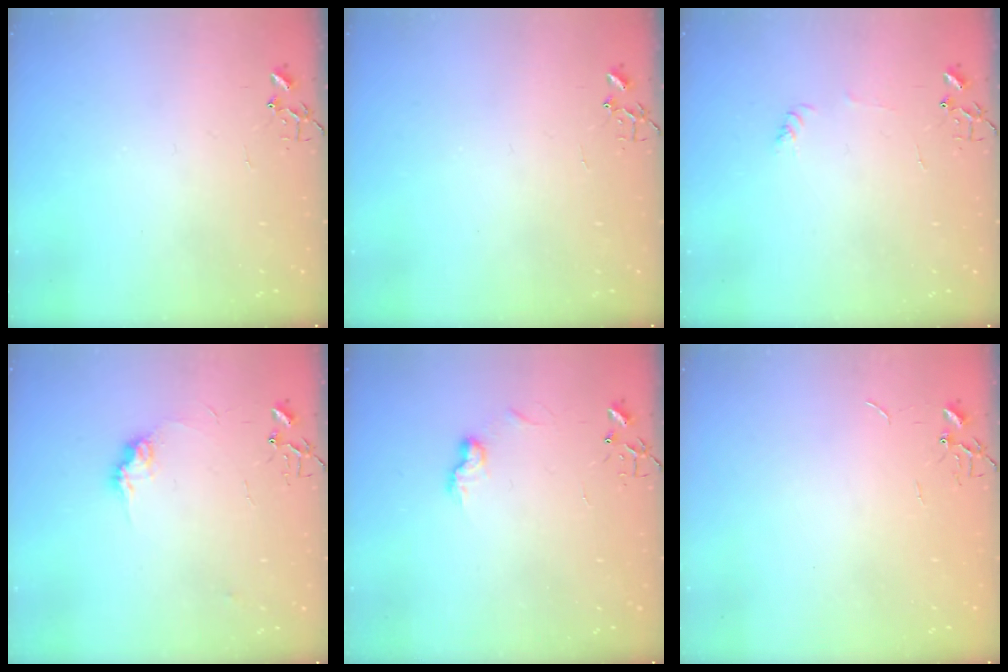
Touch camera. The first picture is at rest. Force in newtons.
{"total": 0.0}
{"total": 3.6, "press": 3.6, "slide": 0.4}
{"total": 8.9, "press": 8.9, "slide": 0.5}
{"total": 6.7, "press": 6.7, "slide": 0.3}
{"total": 0.8, "press": 0.8, "slide": 0.2}